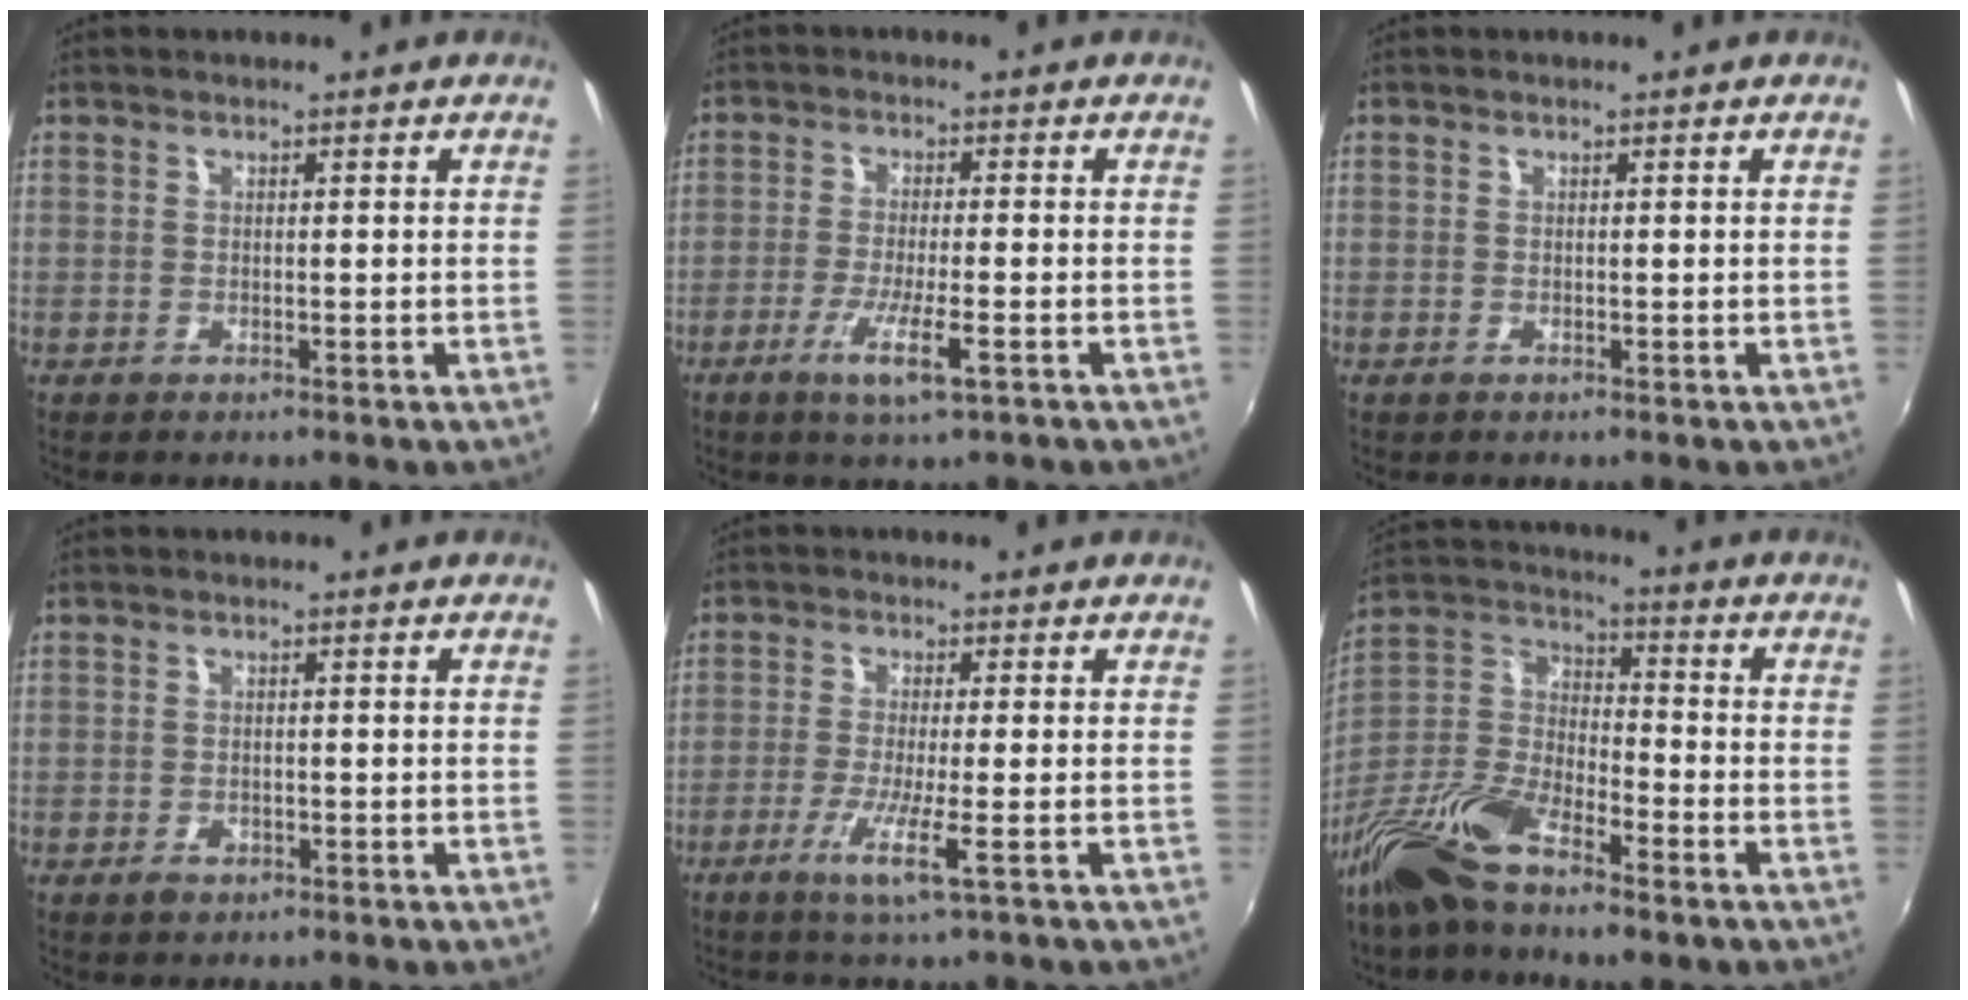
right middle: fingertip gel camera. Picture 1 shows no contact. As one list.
[{"total": 6.3, "force": [-3.4, 0.5, 5.2], "torque": [-0.107, -0.015, -0.062]}, {"total": 0.0}, {"total": 1.7, "force": [-1.1, 1.1, 0.8], "torque": [-0.015, -0.003, -0.017]}, {"total": 5.1, "force": [-2.6, -0.7, 4.3], "torque": [-0.097, -0.013, -0.054]}, {"total": 16.8, "force": [-10.8, 6.5, 11.2], "torque": [-0.242, -0.007, -0.214]}]